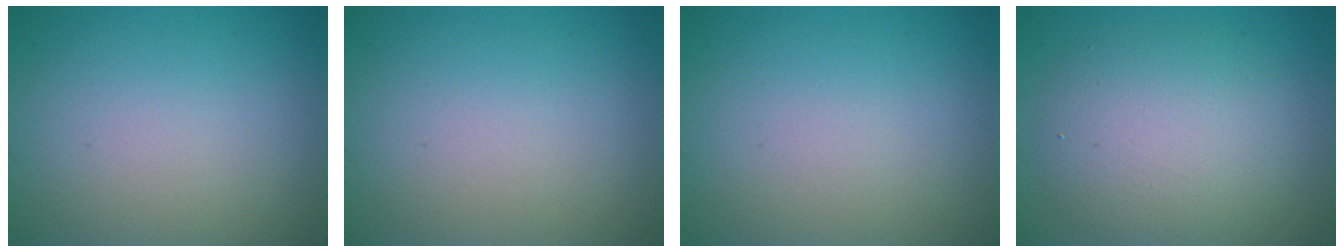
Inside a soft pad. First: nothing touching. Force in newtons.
{"total": 0.0}
{"total": 0.0}
{"total": 5.8, "press": 5.8, "slide": 0.5}